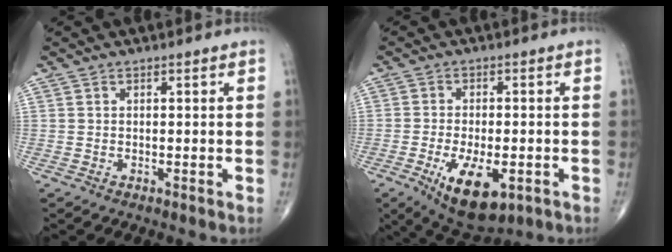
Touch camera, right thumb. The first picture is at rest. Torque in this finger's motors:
{"motor_torque": [-0.01, 0.14, 0.40, 0.02, 0.12]}